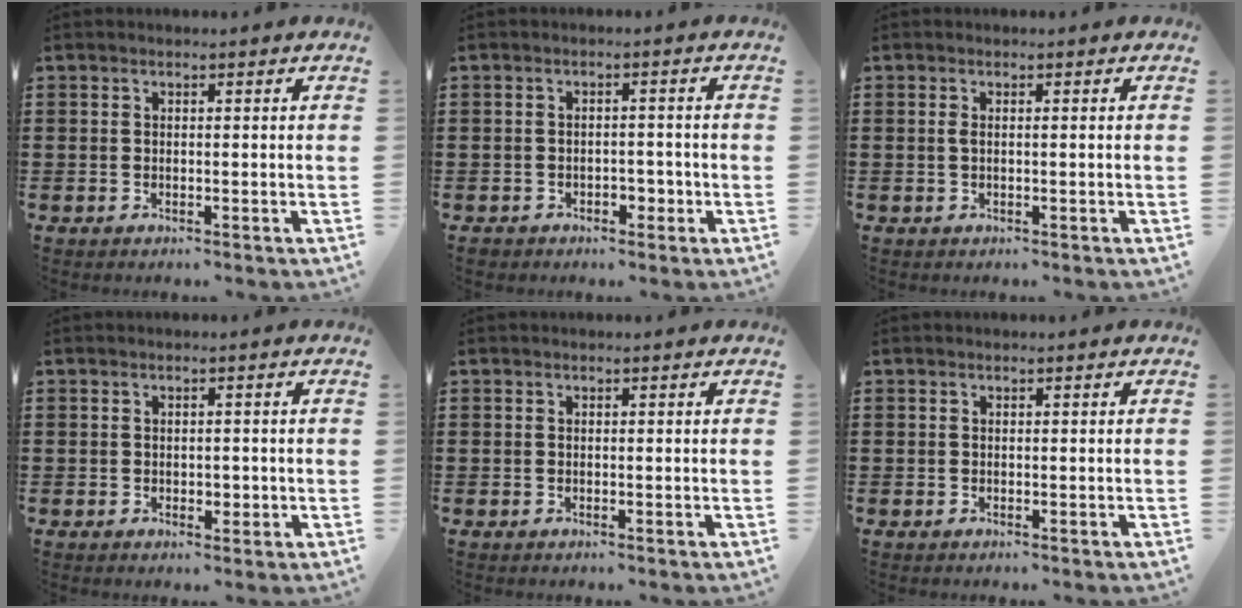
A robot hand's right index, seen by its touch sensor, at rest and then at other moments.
{"total": 2.6, "force": [-1.5, 1.4, 1.6], "torque": [-0.032, 0.001, -0.030]}
{"total": 0.9, "force": [0.0, 0.1, 0.9], "torque": [-0.018, 0.000, 0.000]}
{"total": 1.6, "force": [-0.2, 1.1, 1.2], "torque": [-0.022, 0.005, -0.004]}
{"total": 0.0}
{"total": 0.0}